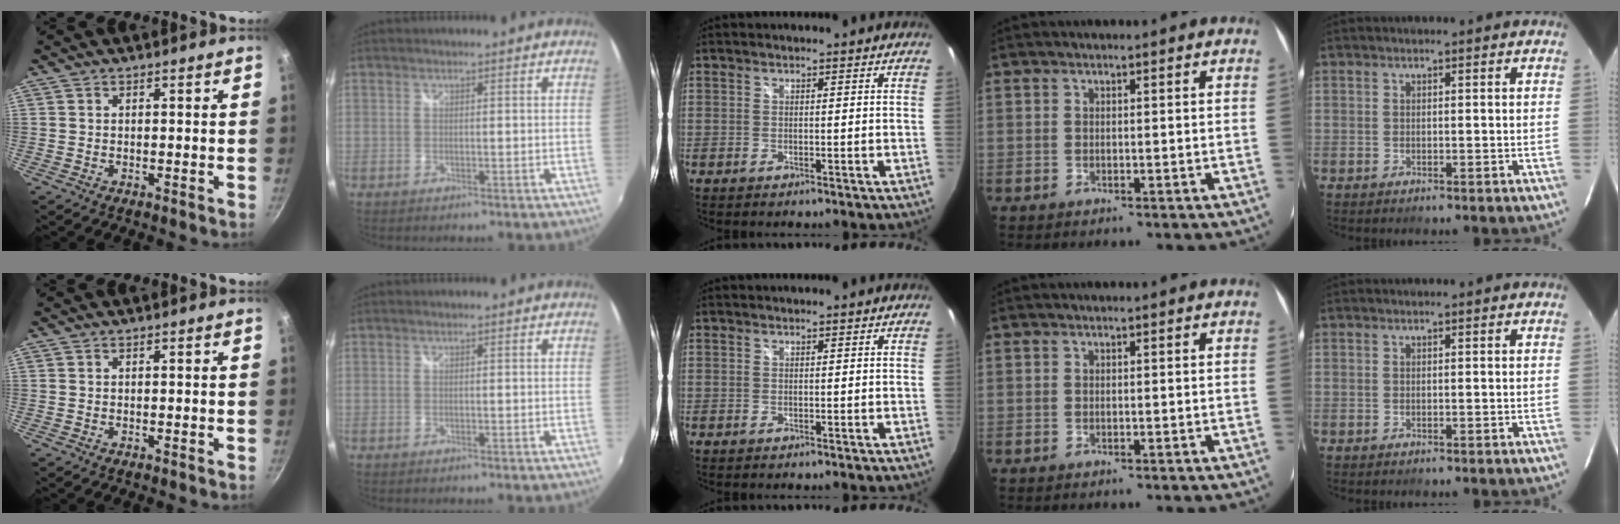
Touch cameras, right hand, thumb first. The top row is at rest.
{}